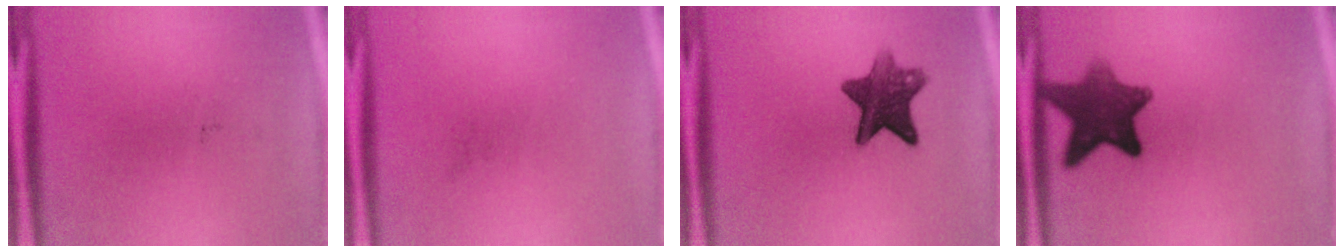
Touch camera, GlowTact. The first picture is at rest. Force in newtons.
{"total": 0.0}
{"total": 9.1}
{"total": 10.4}